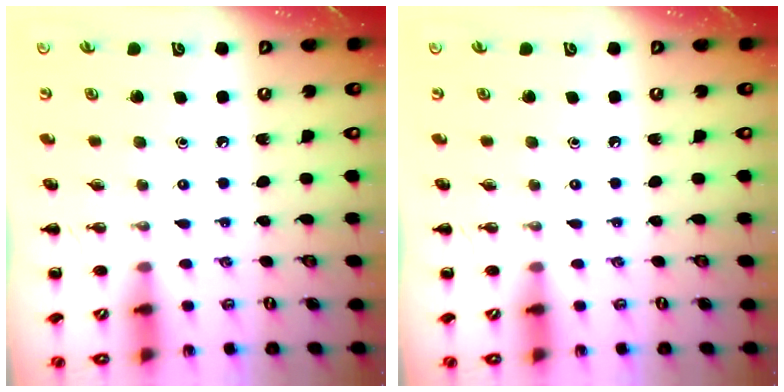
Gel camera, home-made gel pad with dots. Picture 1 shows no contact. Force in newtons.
{"total": 0.0}